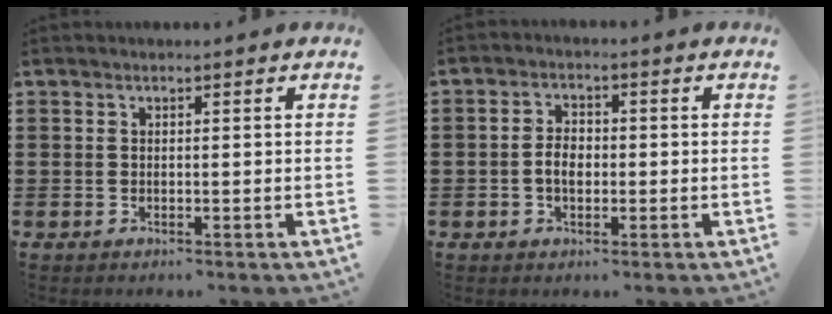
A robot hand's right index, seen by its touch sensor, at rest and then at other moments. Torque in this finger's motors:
{"motor_torque": [2.14, 0.00, 0.14, 0.06]}